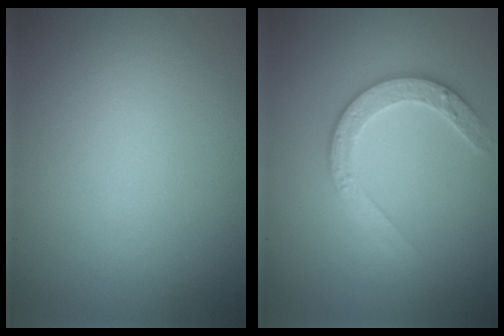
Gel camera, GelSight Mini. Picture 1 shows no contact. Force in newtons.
{"total": 2.8, "press": 2.7, "slide": 0.6}